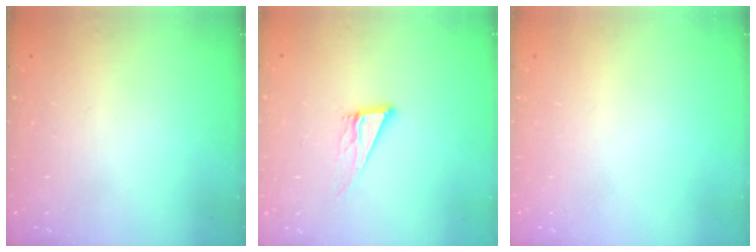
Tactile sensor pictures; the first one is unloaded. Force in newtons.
{"total": 10.9, "press": 10.4, "slide": 3.3}
{"total": 0.0}